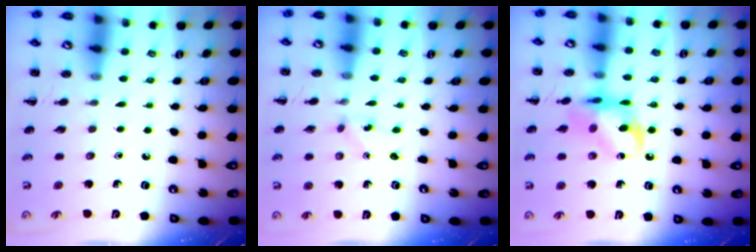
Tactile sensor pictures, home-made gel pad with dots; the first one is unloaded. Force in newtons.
{"total": 0.0}
{"total": 12.0, "press": 11.9, "slide": 1.7}